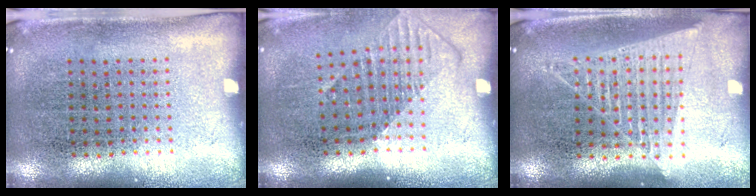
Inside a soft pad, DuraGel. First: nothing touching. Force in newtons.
{"total": 1.4, "press": 1.1, "slide": 0.9}
{"total": 1.5, "press": 1.4, "slide": 0.6}